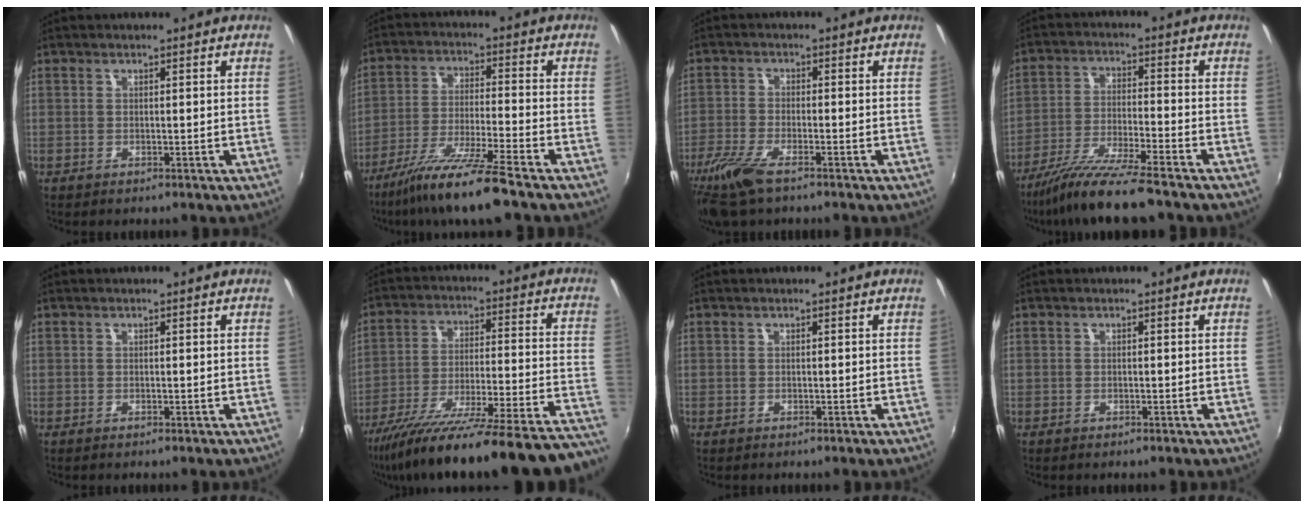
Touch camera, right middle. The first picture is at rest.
{"total": 12.7, "force": [-9.8, -0.3, 8.1], "torque": [-0.172, -0.021, -0.176]}
{"total": 8.9, "force": [-6.2, 2.3, 6.0], "torque": [-0.147, -0.025, -0.123]}
{"total": 11.9, "force": [-9.9, -0.1, 6.6], "torque": [-0.138, -0.019, -0.178]}
{"total": 0.0}
{"total": 33.8, "force": [-29.8, 1.6, 15.8], "torque": [-0.232, -0.091, -0.436]}
{"total": 0.0}
{"total": 0.0}